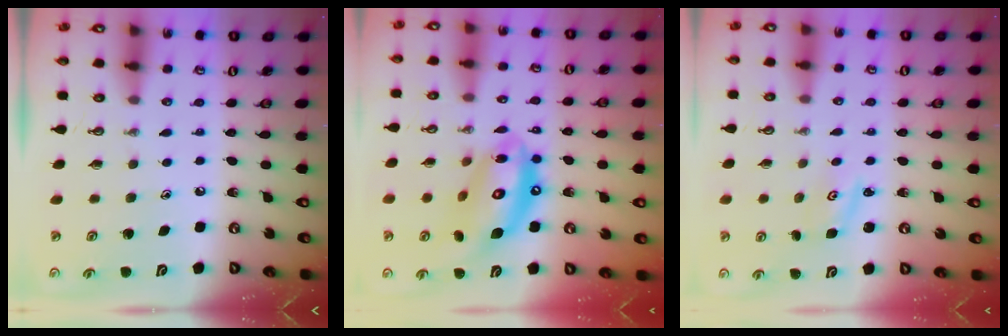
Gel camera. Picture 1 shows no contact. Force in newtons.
{"total": 16.1, "press": 16.1, "slide": 1.5}
{"total": 2.0, "press": 2.0, "slide": 0.3}